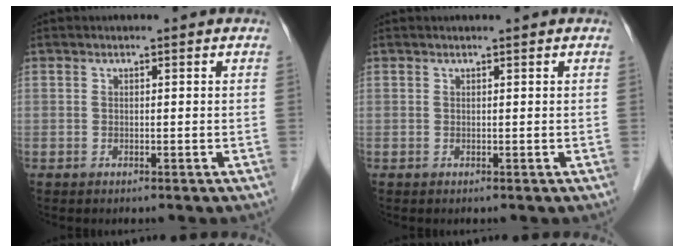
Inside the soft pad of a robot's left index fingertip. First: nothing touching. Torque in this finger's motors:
{"motor_torque": [0.11, -0.03, -0.02, 0.00]}